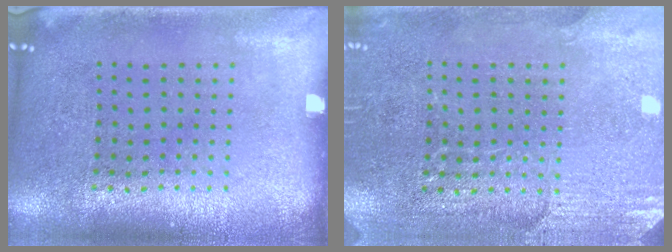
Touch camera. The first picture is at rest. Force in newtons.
{"total": 2.9, "press": 2.8, "slide": 0.8}